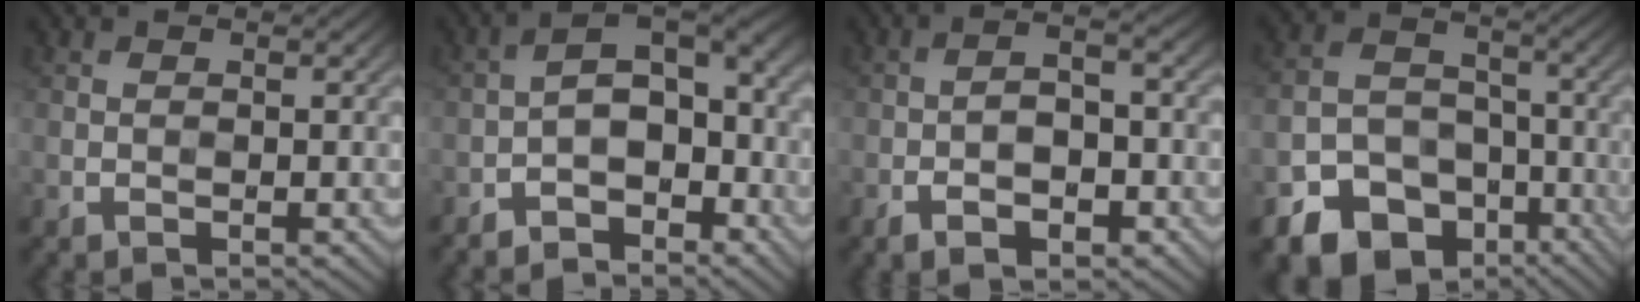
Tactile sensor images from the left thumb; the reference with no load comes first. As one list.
[{"total": 7.6, "force": [-4.4, 3.6, 5.1], "torque": [-0.081, 0.001, -0.083]}, {"total": 5.8, "force": [-2.5, 2.1, 4.8], "torque": [-0.086, -0.002, -0.042]}, {"total": 15.9, "force": [-9.6, 11.0, 6.1], "torque": [-0.133, -0.051, -0.152]}]